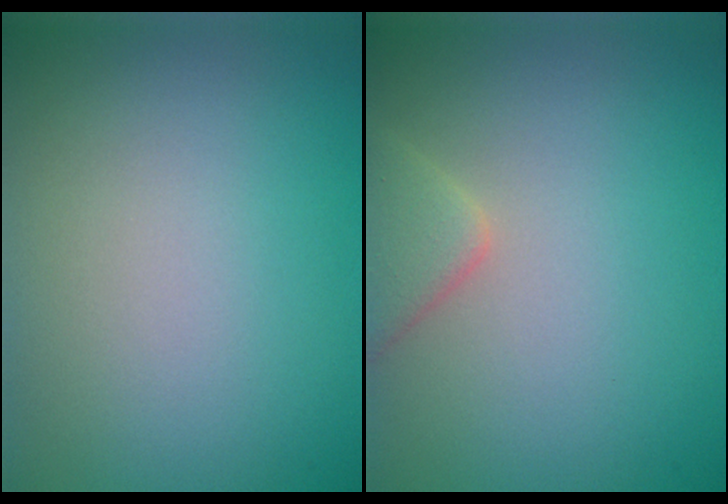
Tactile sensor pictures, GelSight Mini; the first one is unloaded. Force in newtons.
{"total": 2.5, "press": 2.5, "slide": 0.2}